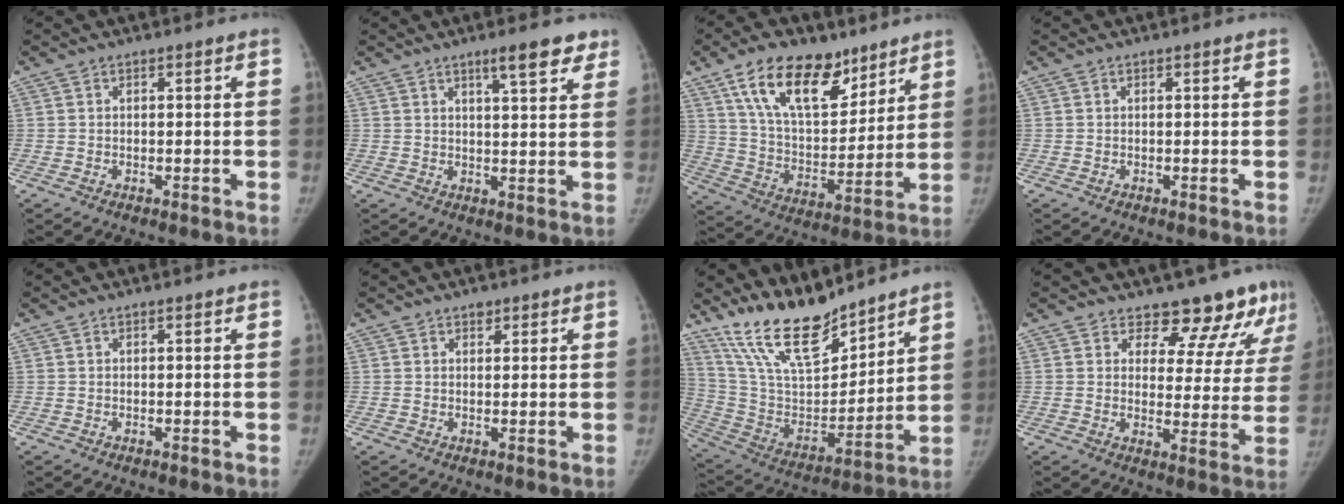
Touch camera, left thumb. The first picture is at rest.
{"total": 6.7, "force": [4.5, 1.4, 4.7], "torque": [-0.050, -0.024, 0.063]}
{"total": 19.2, "force": [11.9, 9.9, 11.4], "torque": [-0.151, -0.053, 0.213]}
{"total": 0.0}
{"total": 0.0}
{"total": 1.4, "force": [1.0, 0.9, 0.5], "torque": [0.002, -0.005, 0.013]}
{"total": 18.7, "force": [15.5, 5.6, 8.7], "torque": [-0.122, -0.095, 0.295]}
{"total": 12.4, "force": [10.5, 5.4, 3.7], "torque": [0.009, -0.073, 0.117]}